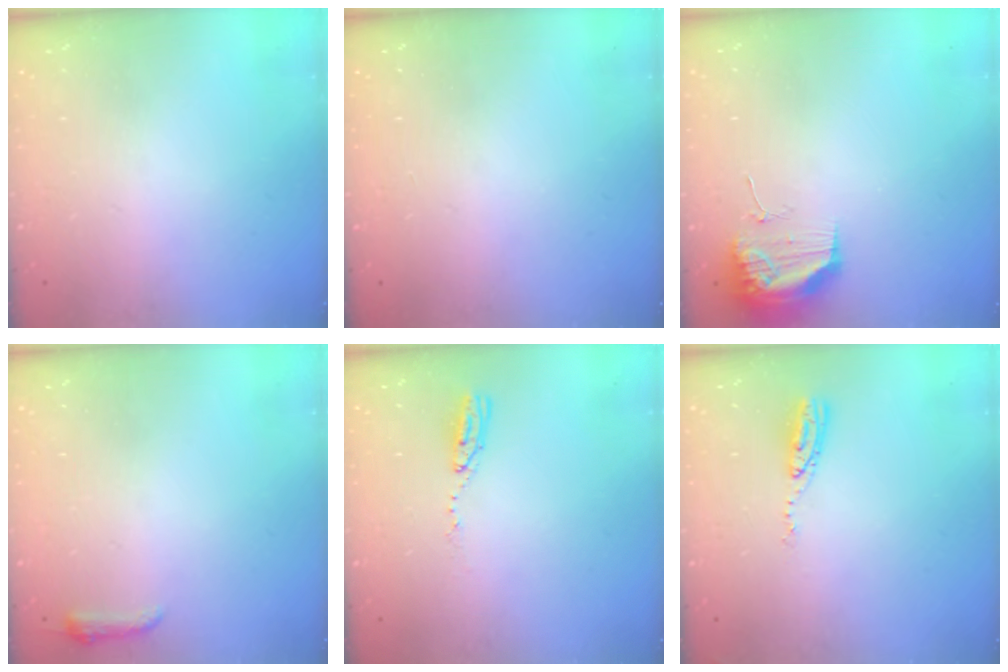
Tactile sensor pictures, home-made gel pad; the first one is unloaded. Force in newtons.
{"total": 0.0}
{"total": 17.0, "press": 13.3, "slide": 10.6}
{"total": 3.7, "press": 3.7, "slide": 0.7}
{"total": 4.3, "press": 4.3, "slide": 0.4}
{"total": 5.9, "press": 5.9, "slide": 0.4}